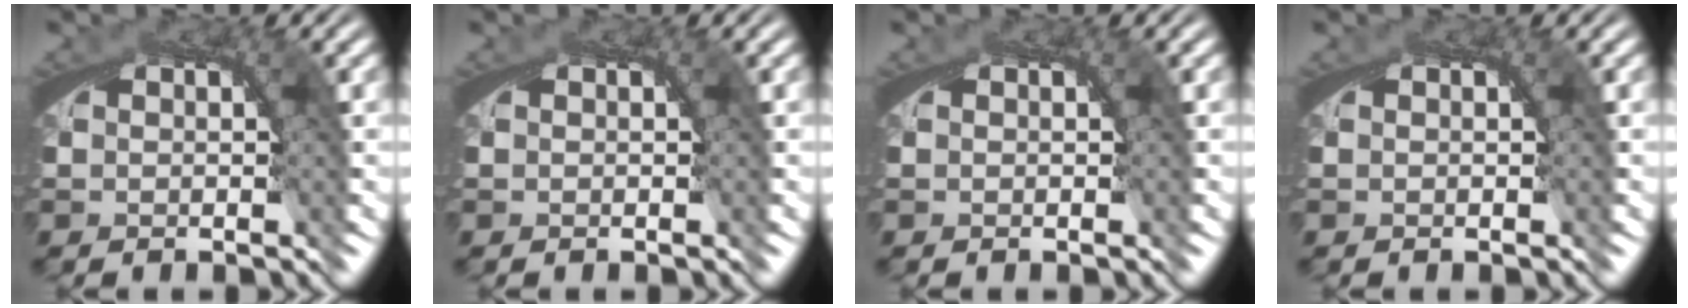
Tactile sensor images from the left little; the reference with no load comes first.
{"total": 0.0}
{"total": 0.0}
{"total": 0.0}